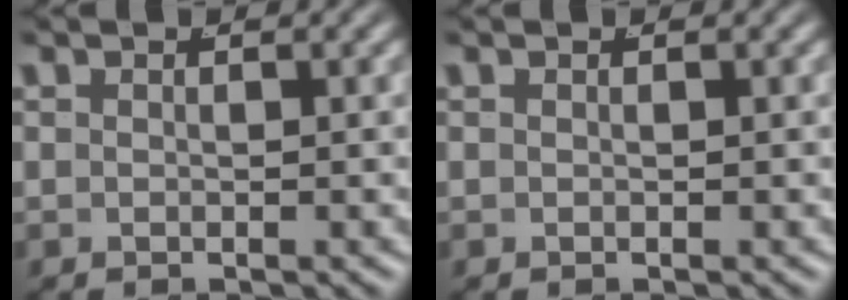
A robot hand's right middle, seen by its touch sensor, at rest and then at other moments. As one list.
[{"total": 0.0}]